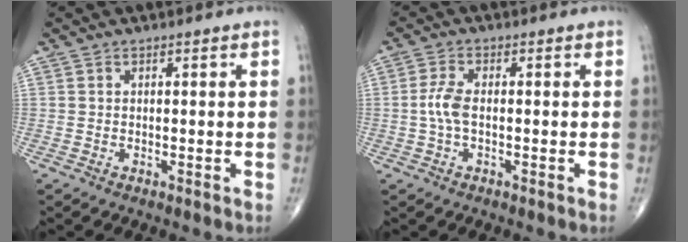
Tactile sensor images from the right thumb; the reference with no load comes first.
{"total": 3.9, "force": [-0.4, 1.6, 3.5], "torque": [-0.087, 0.005, -0.013]}